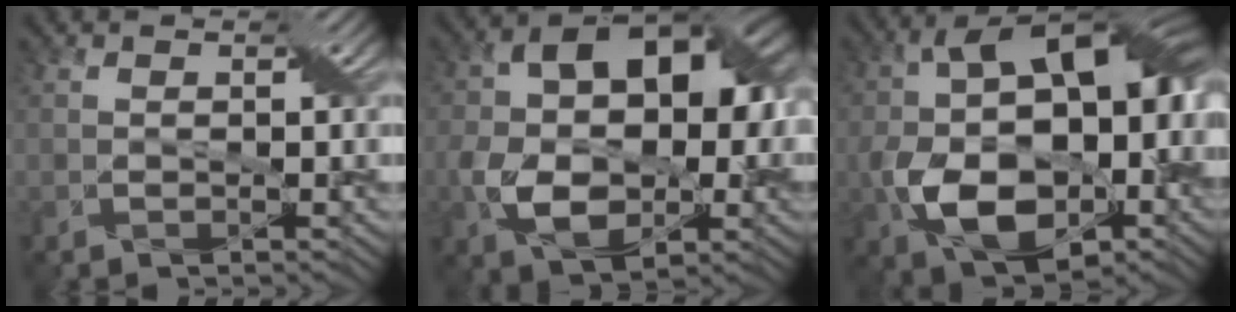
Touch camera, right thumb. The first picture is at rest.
{"total": 15.9, "force": [-0.3, 10.8, 11.7], "torque": [-0.194, -0.009, -0.002]}
{"total": 18.8, "force": [-2.9, 11.6, 14.5], "torque": [-0.266, -0.029, -0.034]}